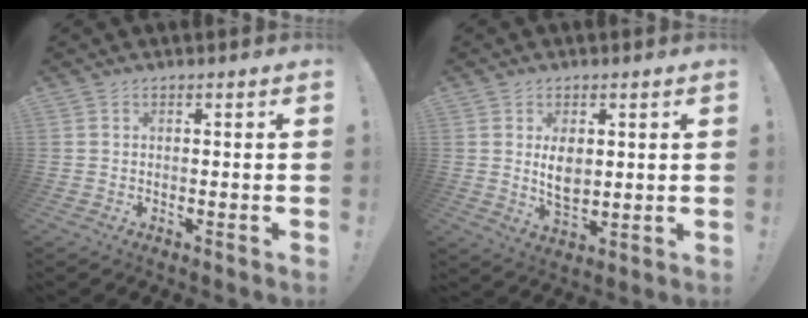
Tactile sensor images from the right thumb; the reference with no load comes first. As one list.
[{"total": 6.5, "force": [1.6, 3.9, 5.0], "torque": [-0.081, -0.013, 0.023]}]